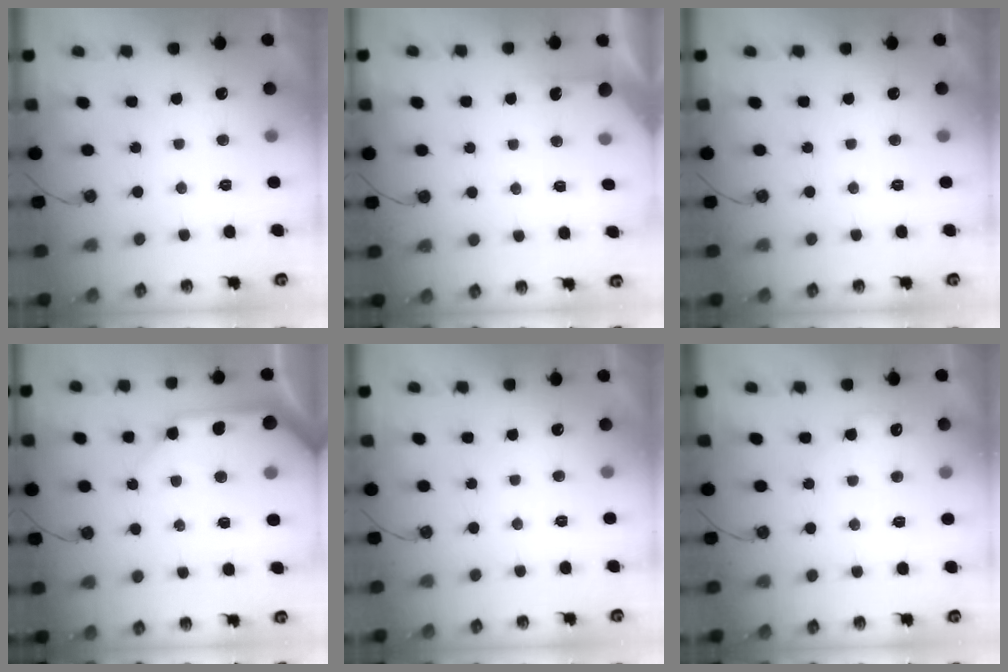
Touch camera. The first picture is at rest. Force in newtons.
{"total": 2.3, "press": 2.3, "slide": 0.2}
{"total": 0.0}
{"total": 13.3, "press": 13.2, "slide": 1.8}
{"total": 0.0}
{"total": 4.5, "press": 4.4, "slide": 0.6}